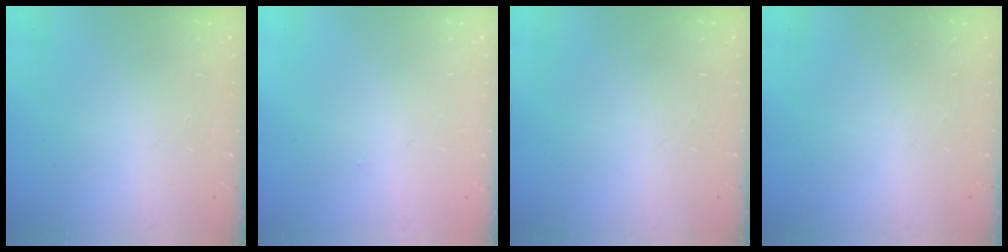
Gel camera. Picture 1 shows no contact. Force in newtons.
{"total": 5.3, "press": 0.3, "slide": 5.2}
{"total": 0.0}
{"total": 0.0}